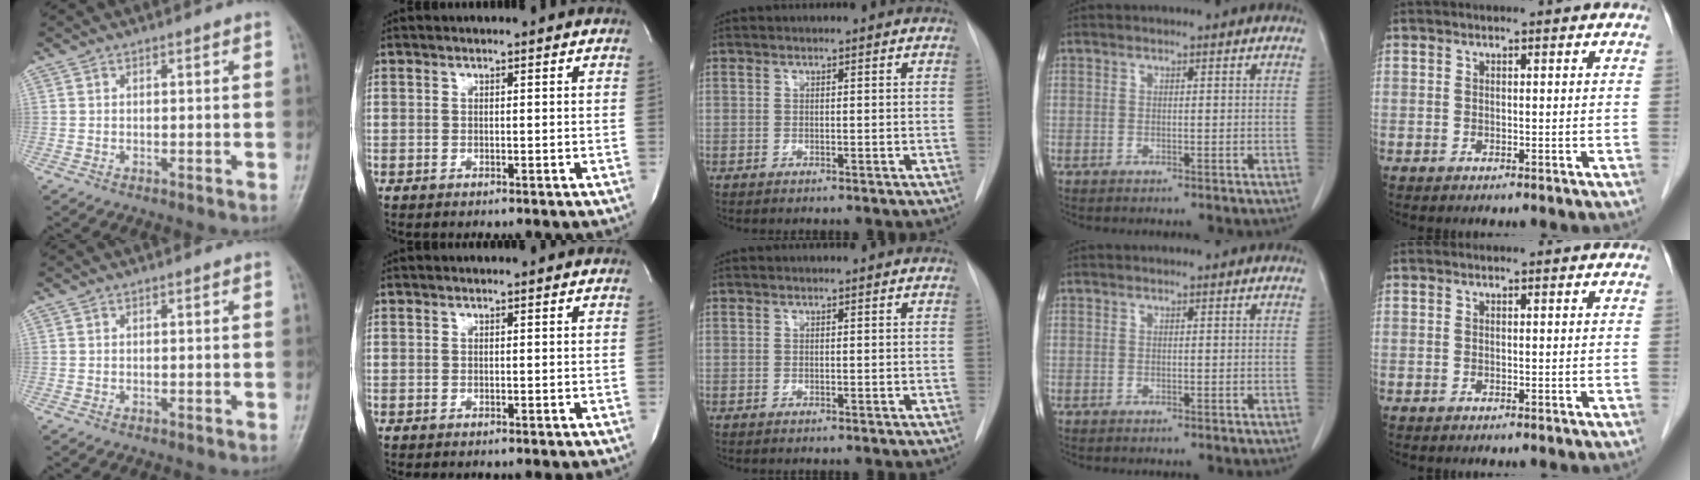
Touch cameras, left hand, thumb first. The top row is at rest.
{}